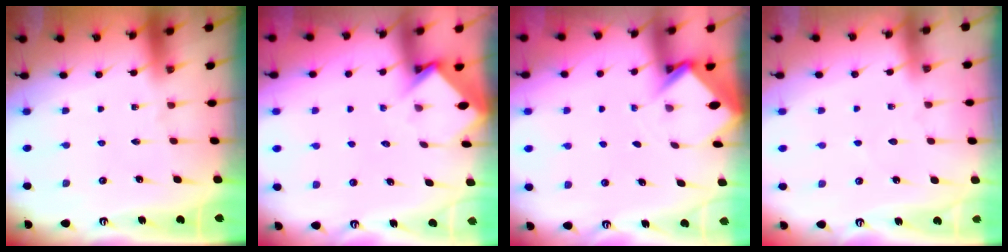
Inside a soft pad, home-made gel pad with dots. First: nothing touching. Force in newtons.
{"total": 3.5, "press": 3.4, "slide": 0.3}
{"total": 3.0, "press": 3.0, "slide": 0.2}
{"total": 2.5, "press": 2.5, "slide": 0.4}